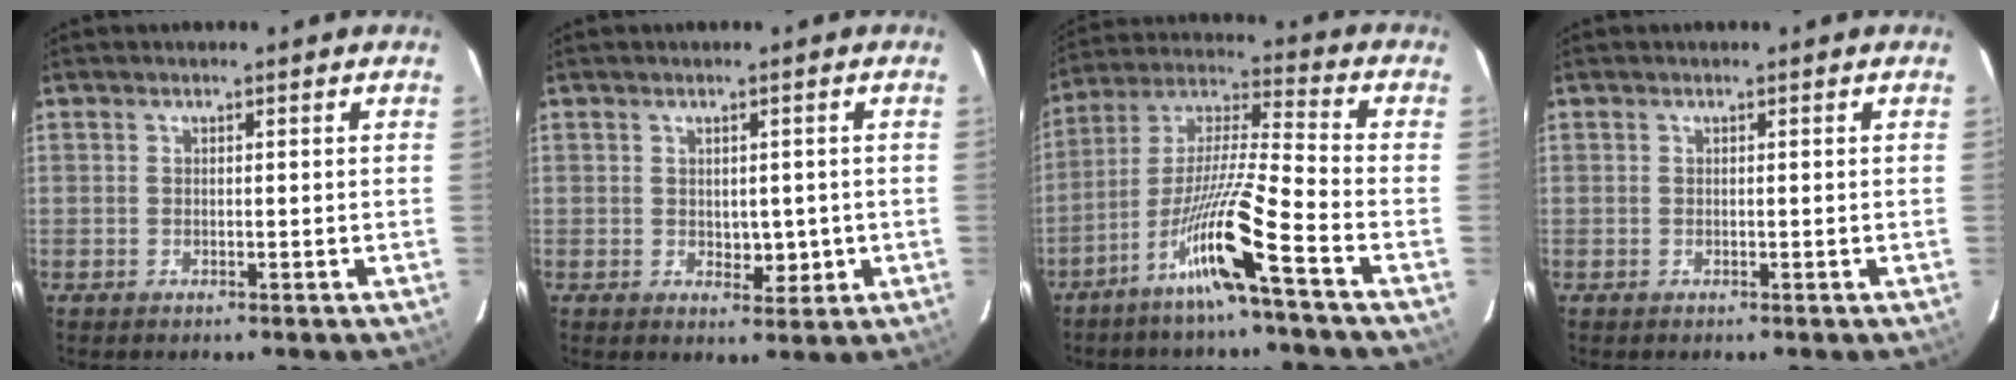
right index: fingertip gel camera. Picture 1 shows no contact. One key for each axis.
{"total": 3.4, "fx": -0.2, "fy": 2.1, "fz": 2.7, "tx": -0.030, "ty": -0.001, "tz": 0.005}
{"total": 12.9, "fx": -7.2, "fy": -0.9, "fz": 10.7, "tx": -0.209, "ty": -0.012, "tz": -0.139}
{"total": 0.0}